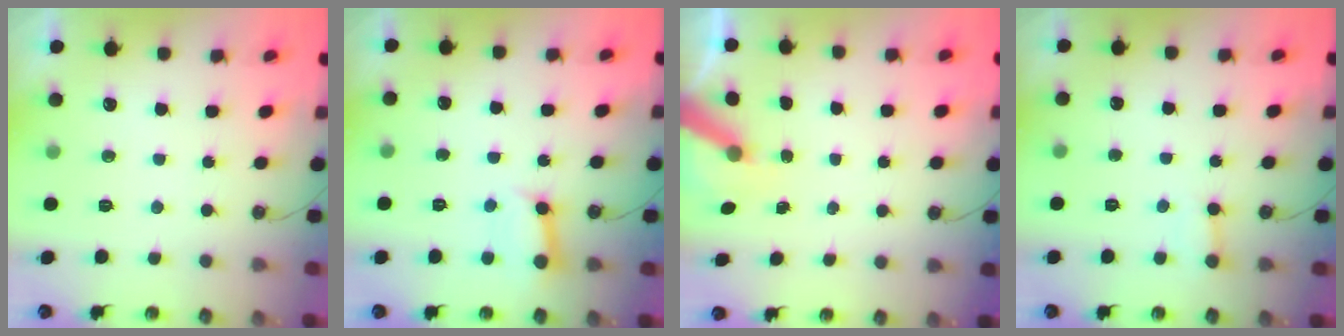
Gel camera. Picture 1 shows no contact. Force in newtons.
{"total": 7.3, "press": 7.3, "slide": 1.0}
{"total": 6.1, "press": 6.1, "slide": 0.7}
{"total": 2.2, "press": 2.2, "slide": 0.3}